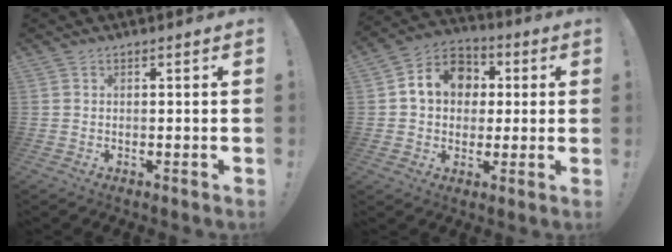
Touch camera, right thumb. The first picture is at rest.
{"total": 12.6, "force": [2.9, 10.6, 6.2], "torque": [-0.091, 0.004, 0.061]}